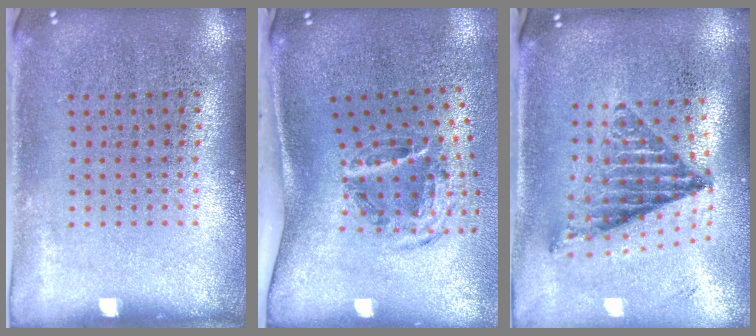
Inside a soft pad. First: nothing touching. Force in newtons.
{"total": 2.0, "press": 1.2, "slide": 1.5}
{"total": 1.3, "press": 1.2, "slide": 0.6}